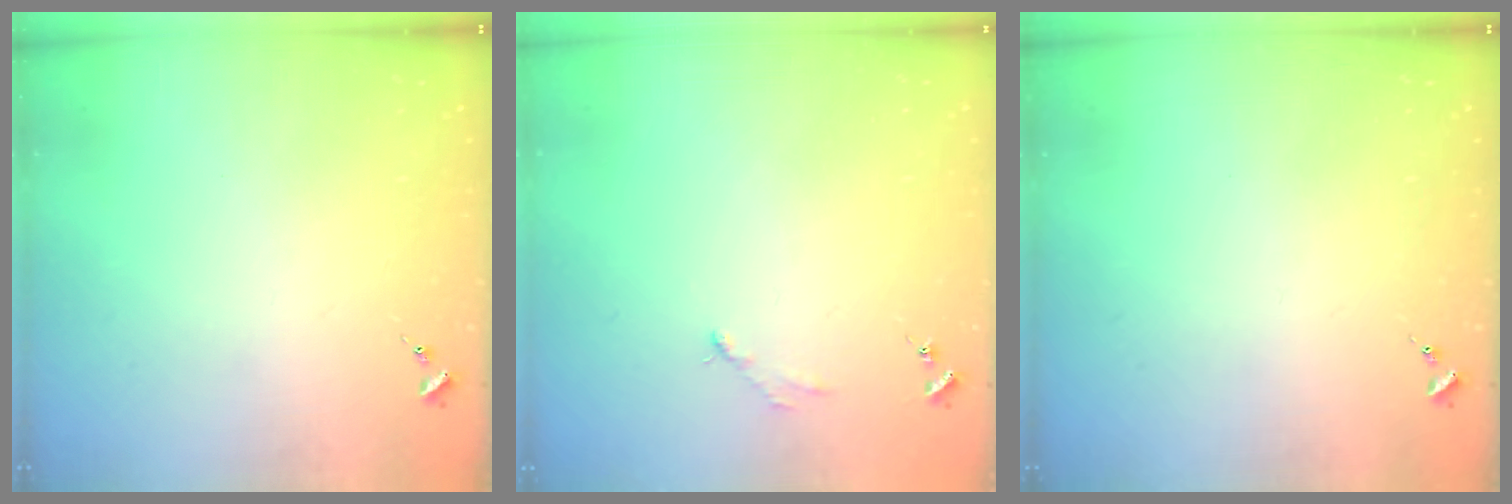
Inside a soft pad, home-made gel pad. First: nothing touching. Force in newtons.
{"total": 2.9, "press": 2.9, "slide": 0.4}
{"total": 0.0}